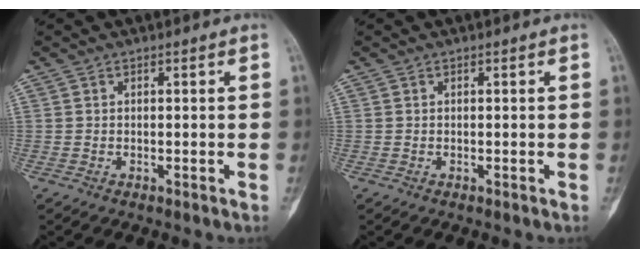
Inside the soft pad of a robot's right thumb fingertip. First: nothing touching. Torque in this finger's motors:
{"motor_torque": [0.00, 0.00, 0.00, 0.00, 0.00]}